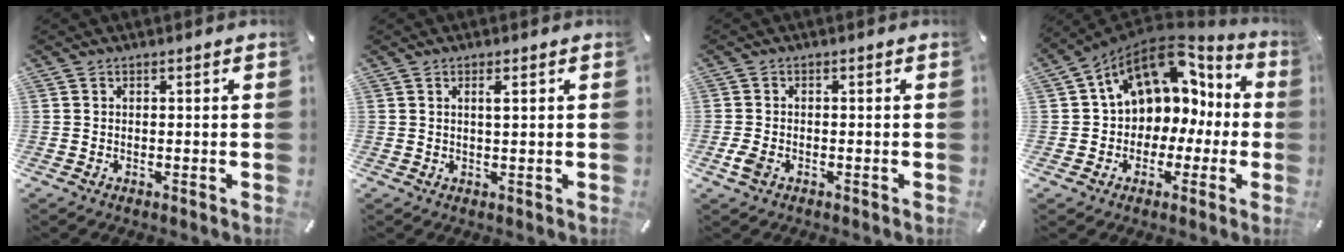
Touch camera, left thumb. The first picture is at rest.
{"total": 2.0, "force": [0.7, 0.3, 1.8], "torque": [-0.037, 0.000, 0.010]}
{"total": 2.9, "force": [-1.2, 1.7, 1.9], "torque": [-0.052, -0.003, -0.026]}
{"total": 12.5, "force": [5.2, 9.6, 6.0], "torque": [-0.103, -0.038, 0.099]}